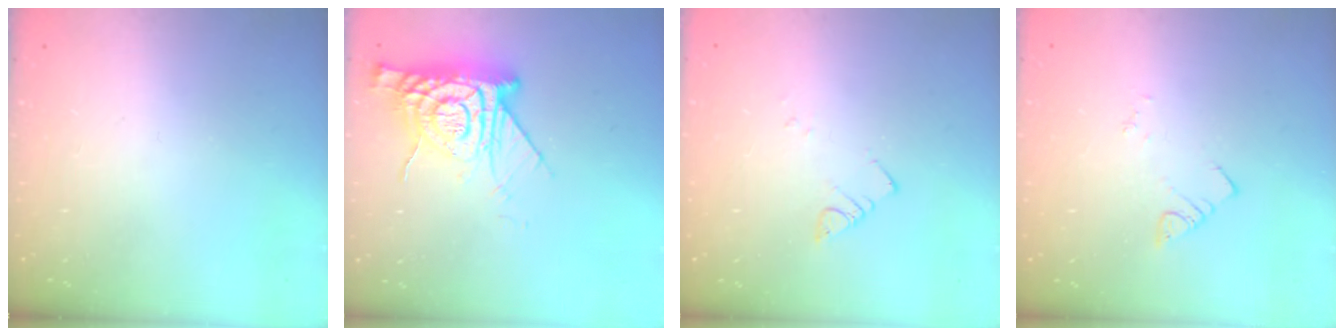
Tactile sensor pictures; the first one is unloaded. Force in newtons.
{"total": 15.5, "press": 15.4, "slide": 1.2}
{"total": 2.2, "press": 2.2, "slide": 0.2}
{"total": 2.1, "press": 2.0, "slide": 0.4}